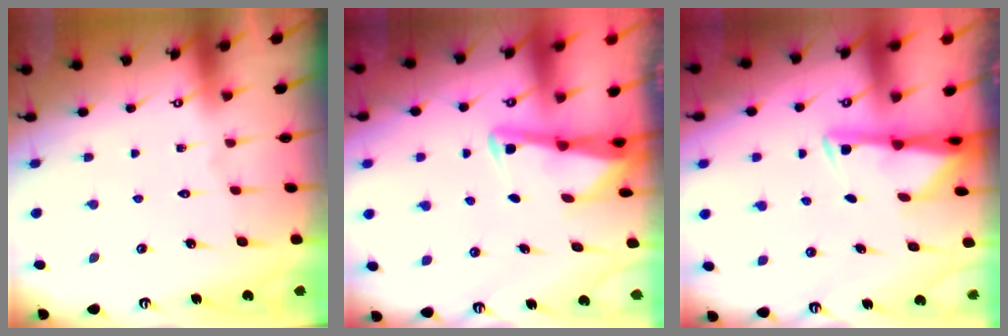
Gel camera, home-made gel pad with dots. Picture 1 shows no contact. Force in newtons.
{"total": 2.9, "press": 2.8, "slide": 0.4}
{"total": 2.9, "press": 2.9, "slide": 0.6}